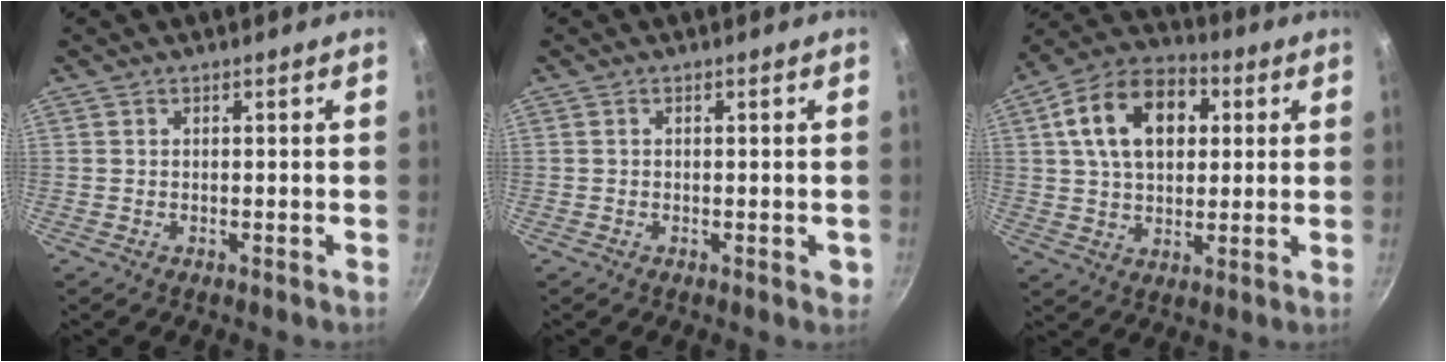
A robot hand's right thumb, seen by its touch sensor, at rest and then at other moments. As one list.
[{"total": 1.7, "force": [-0.3, 0.9, 1.4], "torque": [-0.011, 0.002, -0.003]}, {"total": 16.5, "force": [4.2, 11.1, 11.5], "torque": [-0.170, 0.016, 0.059]}]